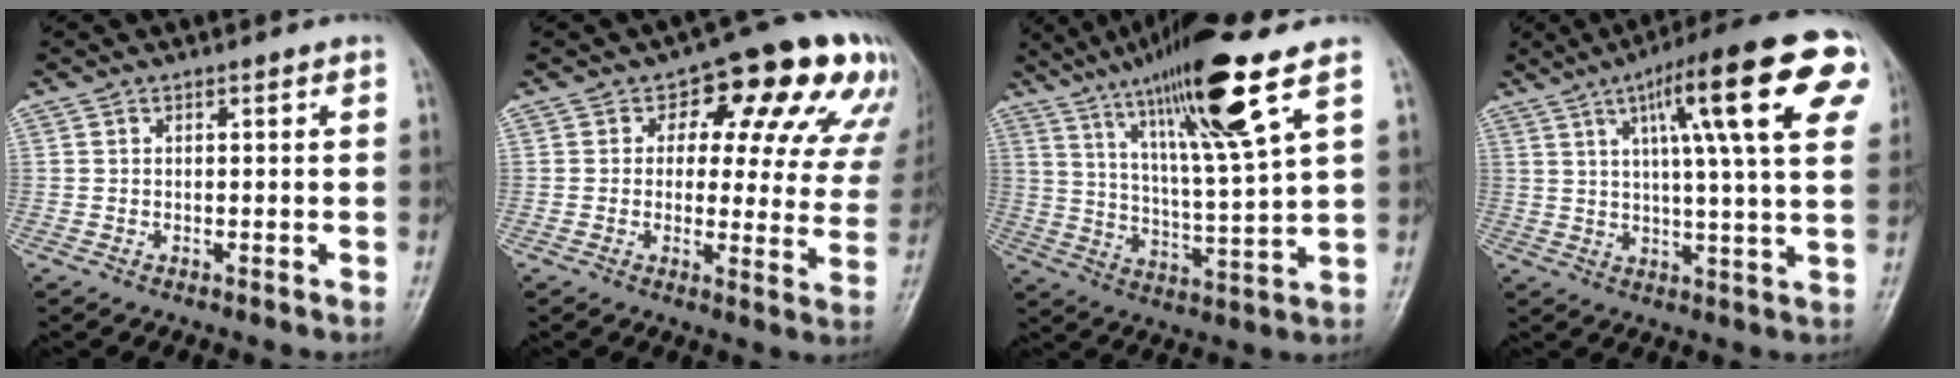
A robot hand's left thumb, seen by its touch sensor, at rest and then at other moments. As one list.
[{"total": 17.3, "force": [7.7, 9.0, 12.6], "torque": [-0.102, -0.006, 0.082]}, {"total": 17.9, "force": [10.3, 1.0, 14.7], "torque": [-0.244, -0.044, 0.177]}, {"total": 20.8, "force": [8.1, 3.8, 18.7], "torque": [-0.254, 0.007, 0.107]}]